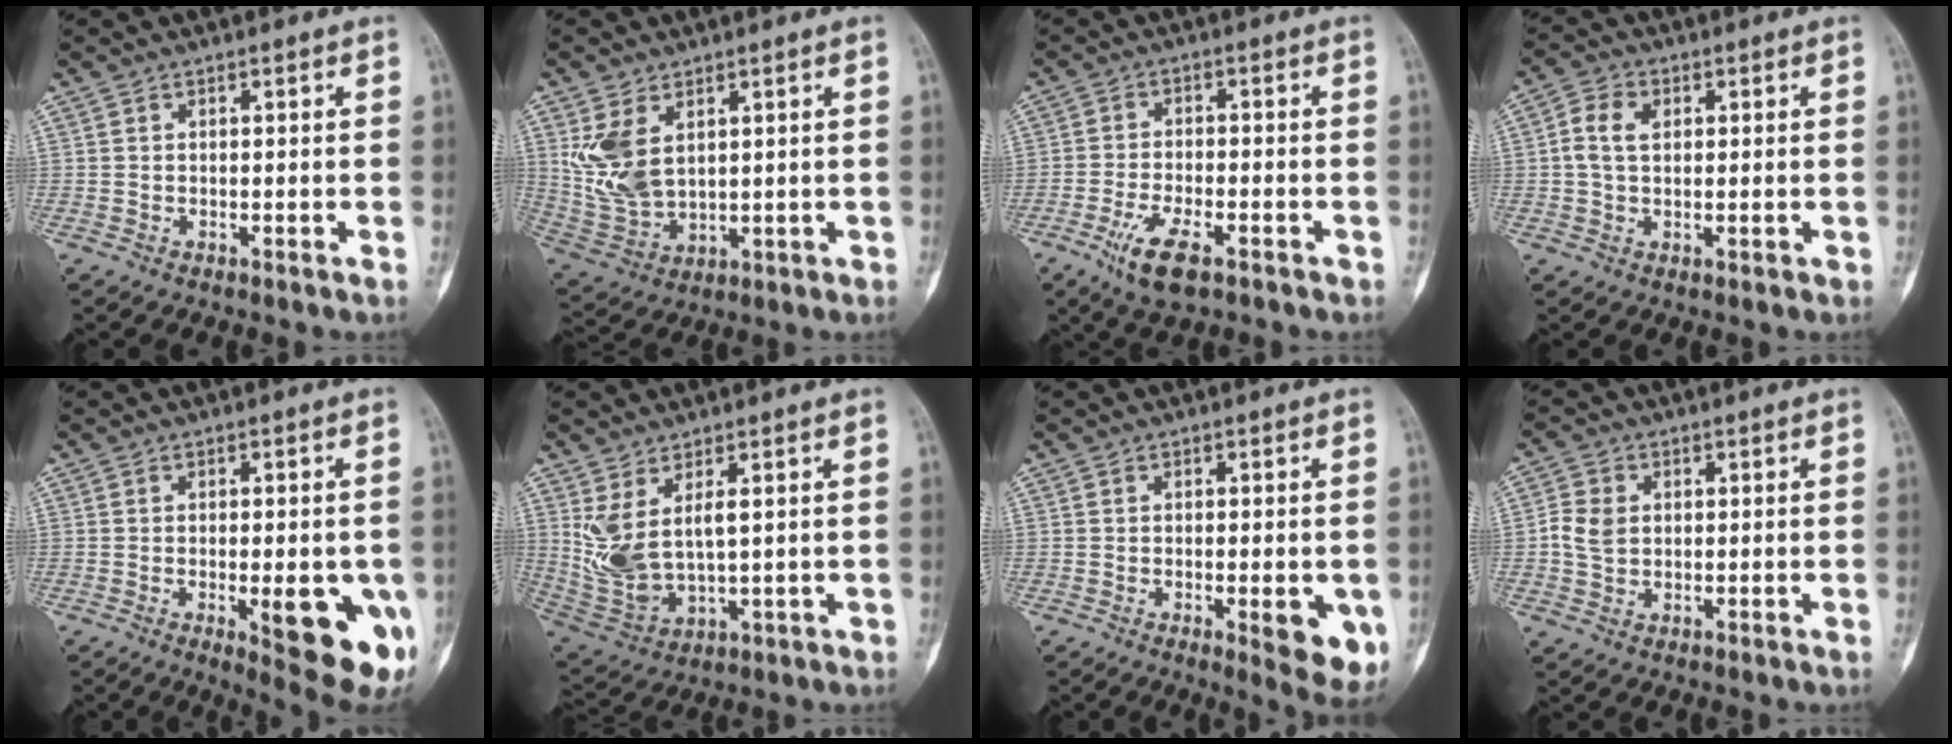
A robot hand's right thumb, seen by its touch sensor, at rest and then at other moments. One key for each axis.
{"total": 10.3, "fx": 3.1, "fy": 6.5, "fz": 7.3, "tx": -0.139, "ty": -0.014, "tz": 0.081}
{"total": 8.0, "fx": -4.3, "fy": 3.2, "fz": 5.9, "tx": -0.113, "ty": 0.010, "tz": -0.075}
{"total": 5.3, "fx": 0.7, "fy": 3.8, "fz": 3.6, "tx": -0.066, "ty": 0.010, "tz": 0.008}
{"total": 13.6, "fx": -3.6, "fy": 4.4, "fz": 12.3, "tx": -0.125, "ty": -0.012, "tz": -0.034}
{"total": 10.2, "fx": 2.3, "fy": 5.3, "fz": 8.4, "tx": -0.164, "ty": -0.015, "tz": 0.069}
{"total": 8.6, "fx": -2.4, "fy": 2.9, "fz": 7.8, "tx": -0.078, "ty": -0.011, "tz": -0.025}
{"total": 4.9, "fx": 0.2, "fy": 3.9, "fz": 3.0, "tx": -0.053, "ty": 0.007, "tz": -0.001}